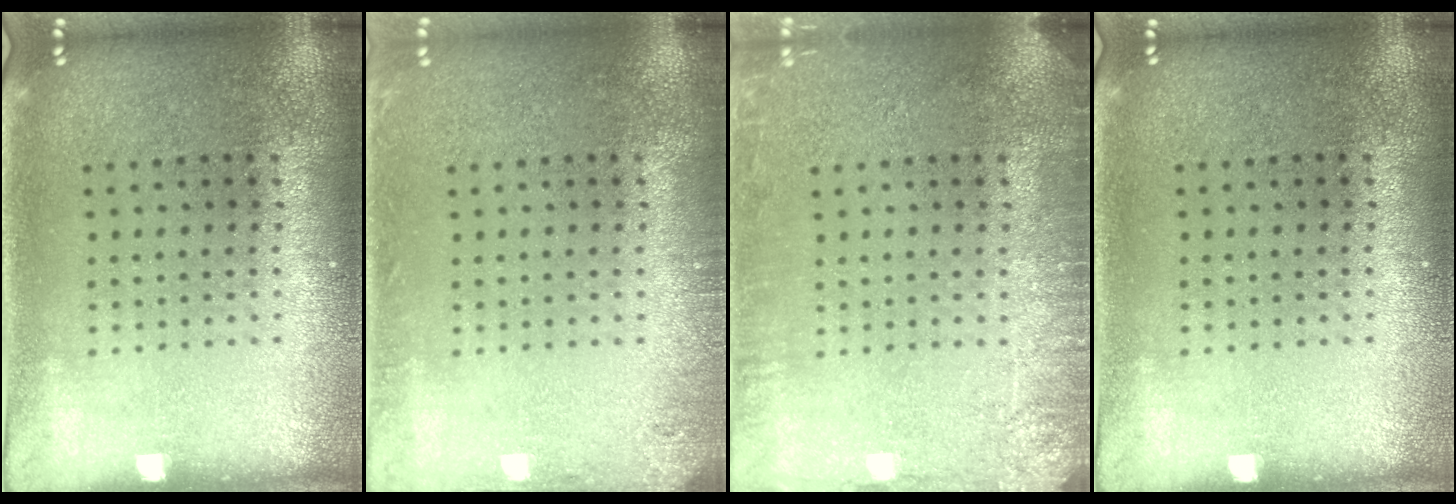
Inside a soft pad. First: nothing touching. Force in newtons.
{"total": 1.2, "press": 1.2, "slide": 0.1}
{"total": 2.9, "press": 2.9, "slide": 0.4}
{"total": 0.0}